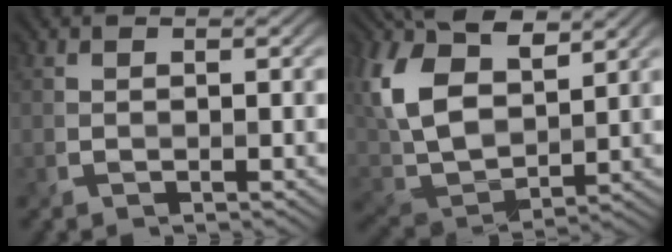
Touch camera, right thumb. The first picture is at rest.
{"total": 15.8, "force": [6.4, 8.7, 11.5], "torque": [-0.283, 0.024, 0.110]}